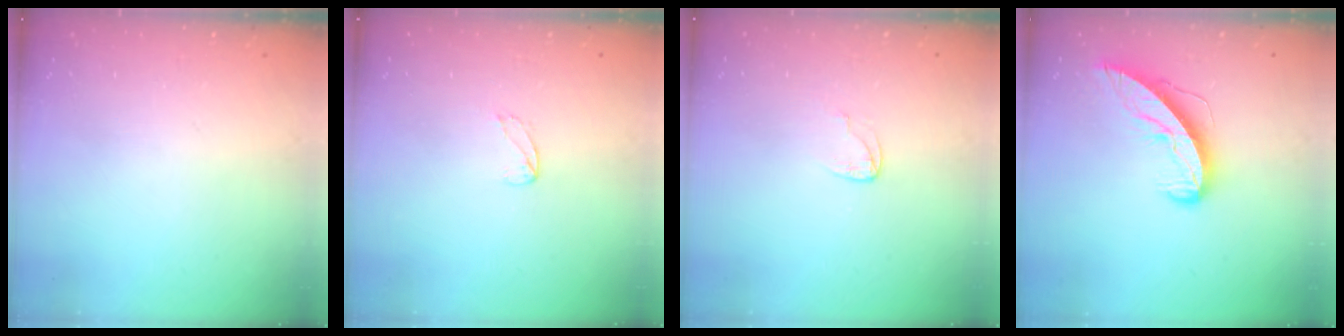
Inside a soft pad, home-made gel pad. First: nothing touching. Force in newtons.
{"total": 3.0, "press": 3.0, "slide": 0.2}
{"total": 3.6, "press": 3.6, "slide": 0.3}
{"total": 9.7, "press": 9.6, "slide": 0.7}